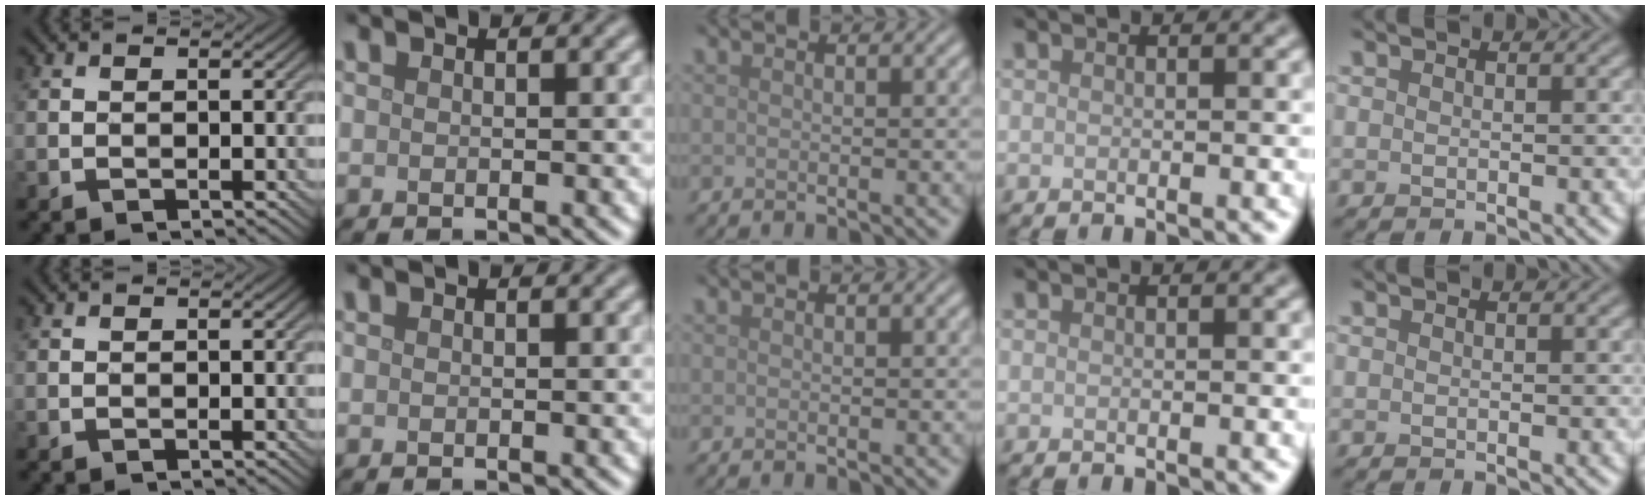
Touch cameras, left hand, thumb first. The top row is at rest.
{}